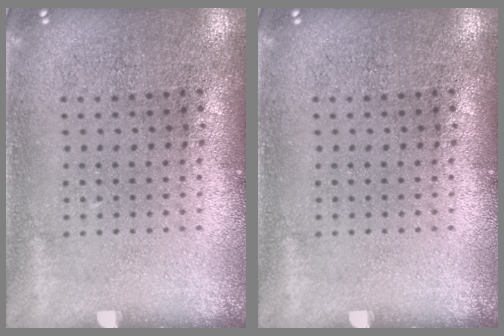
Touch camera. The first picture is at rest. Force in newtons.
{"total": 0.0}